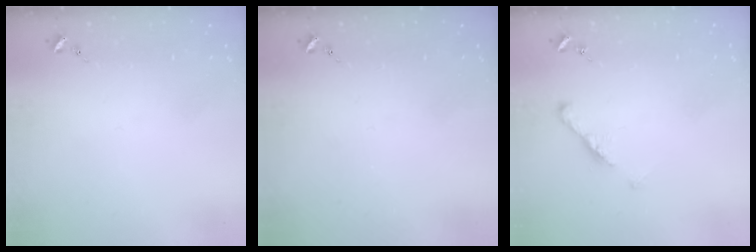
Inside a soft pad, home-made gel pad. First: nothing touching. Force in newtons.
{"total": 0.0}
{"total": 6.8, "press": 6.7, "slide": 0.6}